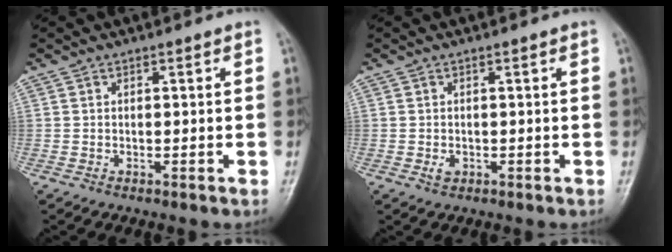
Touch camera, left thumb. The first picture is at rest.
{"total": 1.2, "force": [-0.2, 0.9, 0.8], "torque": [-0.010, -0.001, -0.002]}